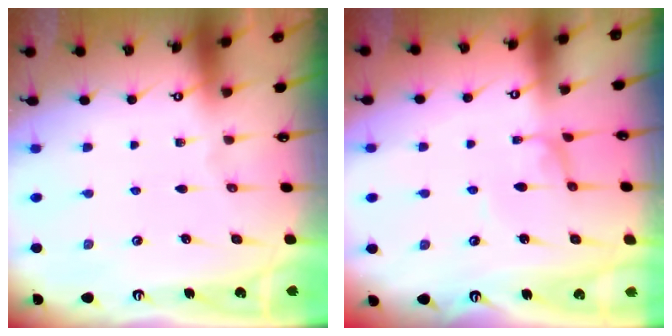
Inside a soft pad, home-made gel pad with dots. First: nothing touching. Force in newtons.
{"total": 0.6, "press": 0.5, "slide": 0.2}